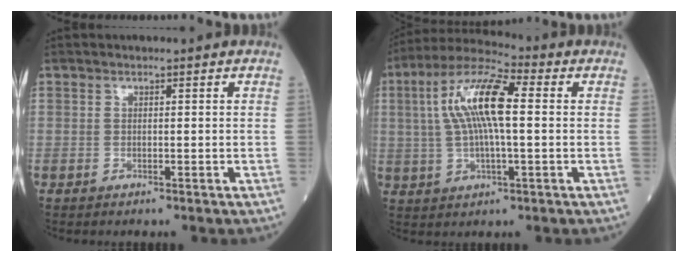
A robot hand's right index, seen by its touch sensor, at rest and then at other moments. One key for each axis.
{"total": 12.4, "fx": 1.8, "fy": 2.7, "fz": 11.9, "tx": -0.241, "ty": 0.025, "tz": 0.028}